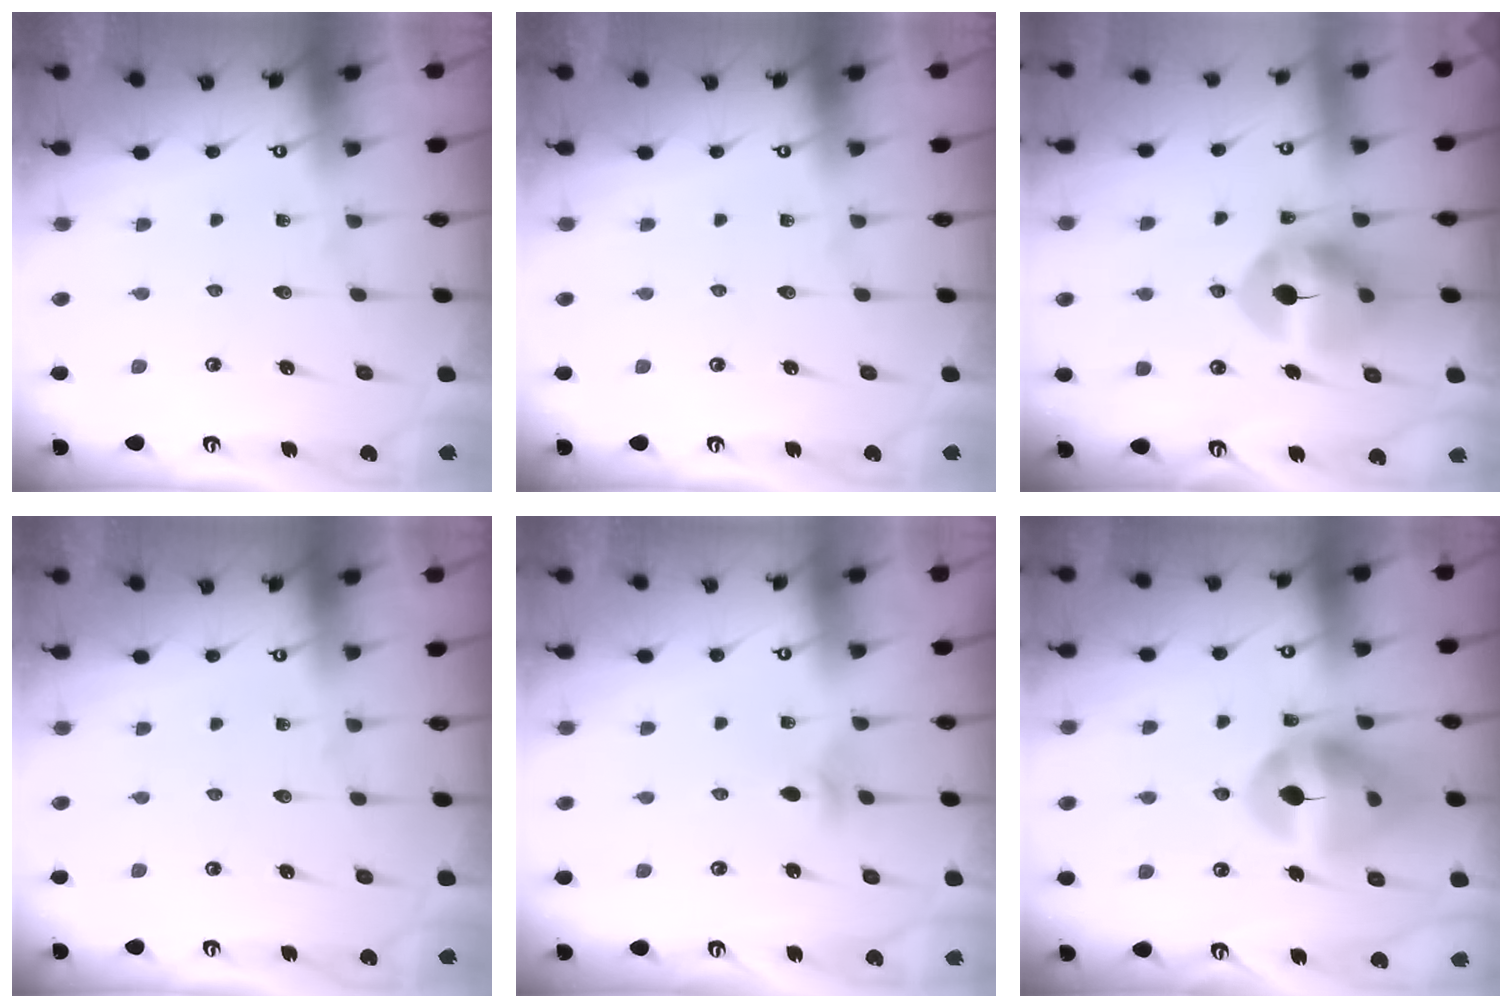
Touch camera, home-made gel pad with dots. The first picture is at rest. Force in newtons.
{"total": 0.0}
{"total": 9.7, "press": 9.7, "slide": 1.2}
{"total": 0.0}
{"total": 3.7, "press": 3.6, "slide": 0.7}
{"total": 14.7, "press": 14.6, "slide": 1.6}